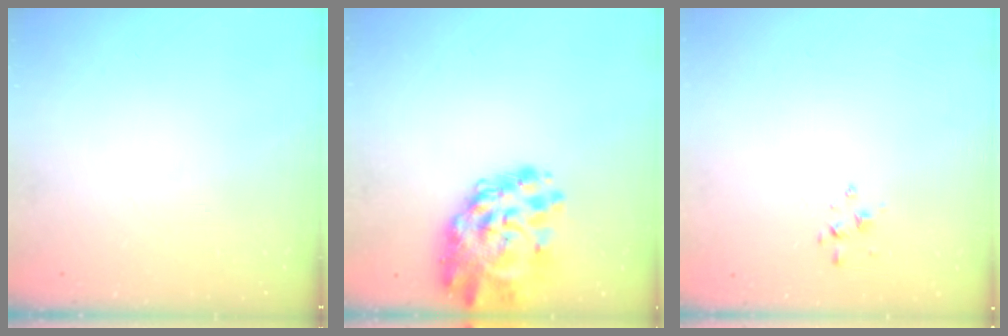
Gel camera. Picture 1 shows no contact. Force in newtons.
{"total": 13.5, "press": 12.6, "slide": 4.7}
{"total": 2.0, "press": 1.9, "slide": 0.7}